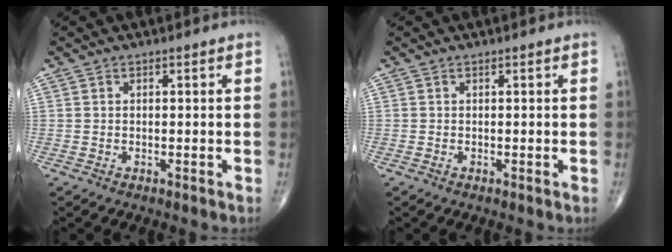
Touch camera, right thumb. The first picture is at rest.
{"total": 0.0}